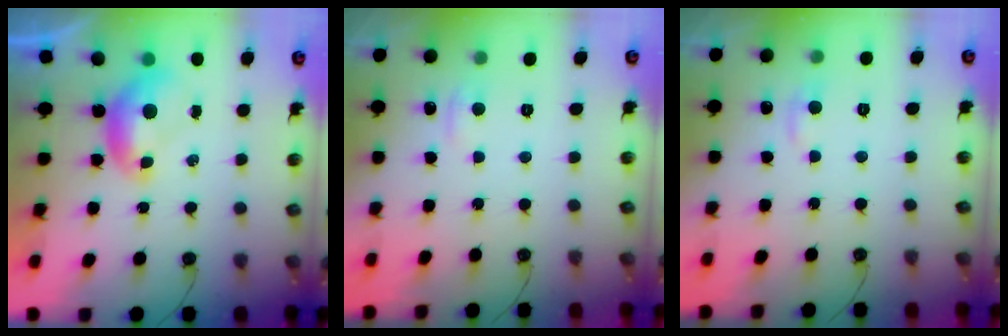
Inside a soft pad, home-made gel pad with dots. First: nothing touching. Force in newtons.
{"total": 1.2, "press": 1.0, "slide": 0.7}
{"total": 1.1, "press": 0.8, "slide": 0.8}